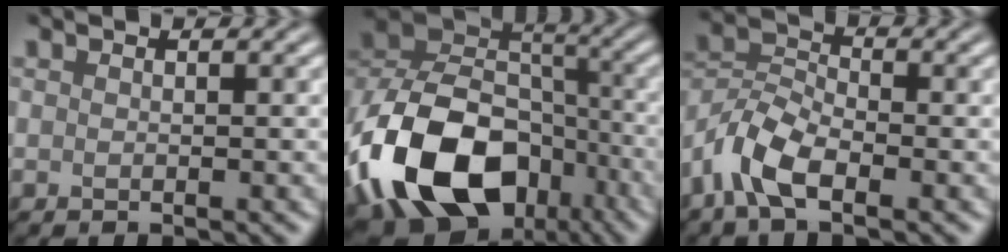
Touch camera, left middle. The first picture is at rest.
{"total": 16.5, "force": [-6.5, 11.6, 9.9], "torque": [-0.219, -0.024, -0.112]}
{"total": 5.6, "force": [-3.2, 2.6, 3.8], "torque": [-0.082, 0.007, -0.079]}